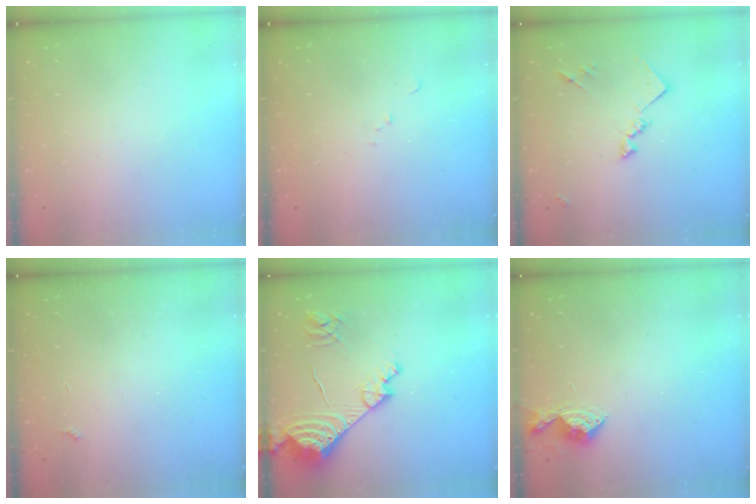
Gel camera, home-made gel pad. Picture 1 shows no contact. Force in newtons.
{"total": 5.1, "press": 5.1, "slide": 0.6}
{"total": 11.9, "press": 11.9, "slide": 0.6}
{"total": 2.3, "press": 2.3, "slide": 0.4}
{"total": 16.1, "press": 16.0, "slide": 1.8}
{"total": 6.7, "press": 6.7, "slide": 0.6}